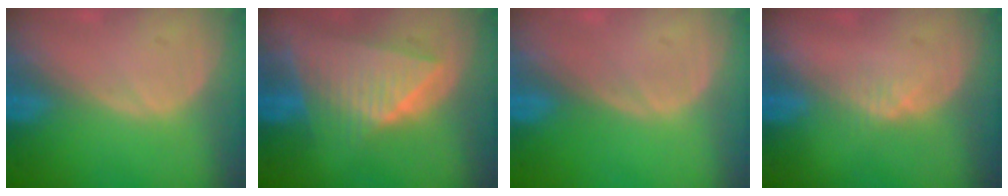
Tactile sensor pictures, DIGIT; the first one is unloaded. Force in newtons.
{"total": 9.2, "press": 8.2, "slide": 4.2}
{"total": 0.0}
{"total": 1.7, "press": 1.5, "slide": 0.8}